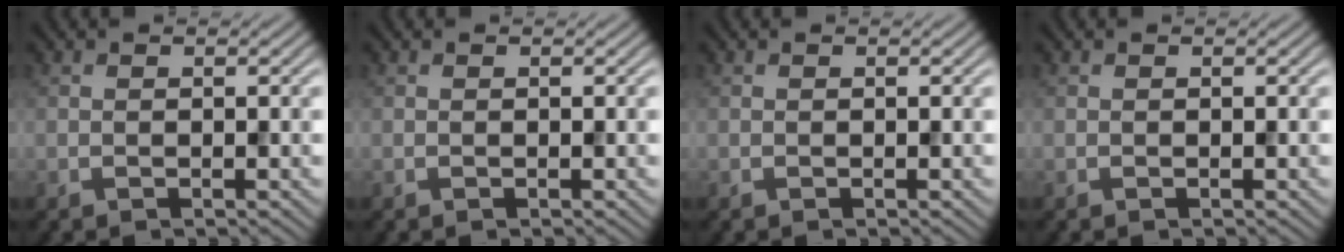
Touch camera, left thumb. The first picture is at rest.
{"total": 0.0}
{"total": 0.0}
{"total": 0.0}